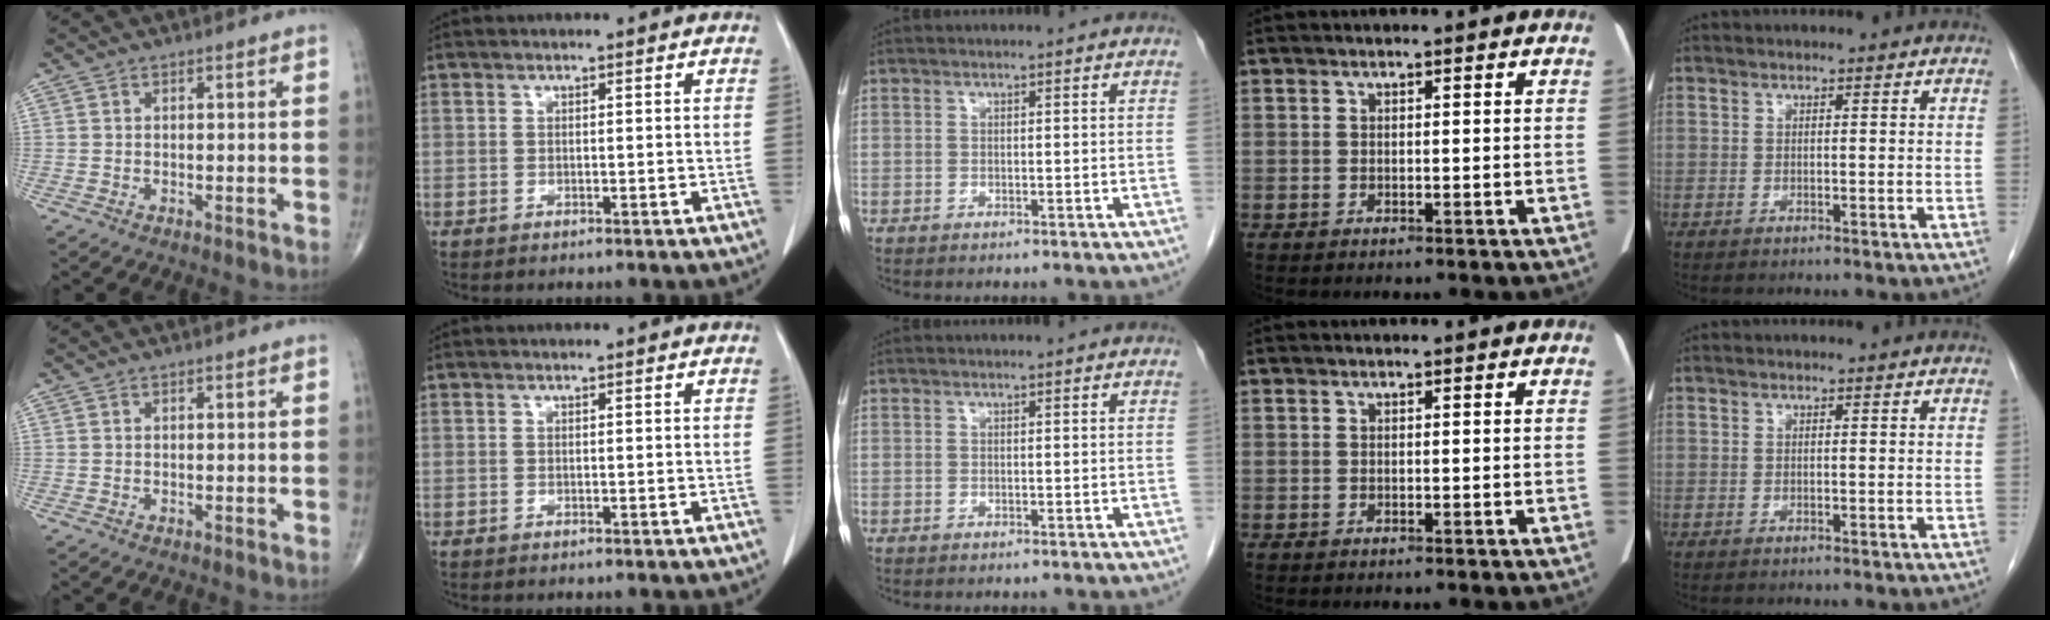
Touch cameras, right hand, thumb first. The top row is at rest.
{}